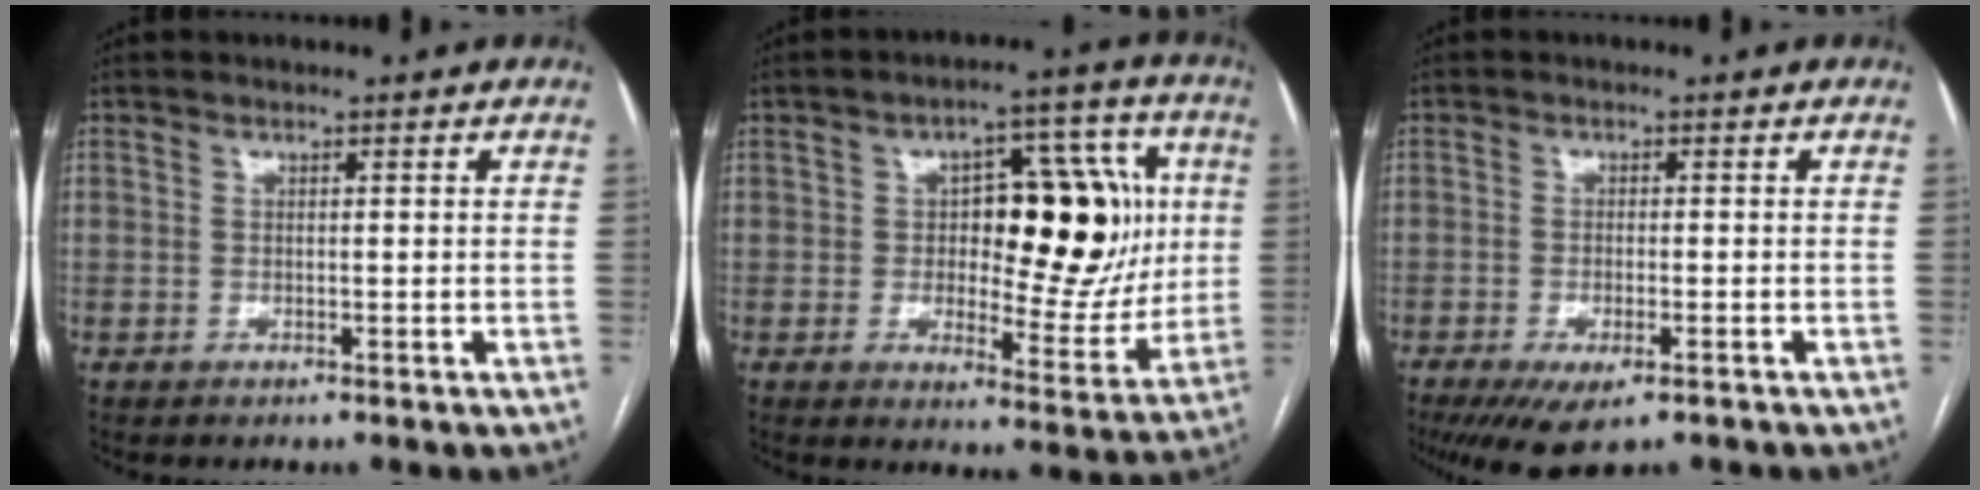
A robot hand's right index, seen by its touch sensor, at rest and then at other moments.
{"total": 17.5, "force": [2.4, 8.0, 15.4], "torque": [-0.198, 0.028, 0.042]}
{"total": 6.6, "force": [-4.1, 2.1, 4.7], "torque": [-0.075, -0.015, -0.064]}